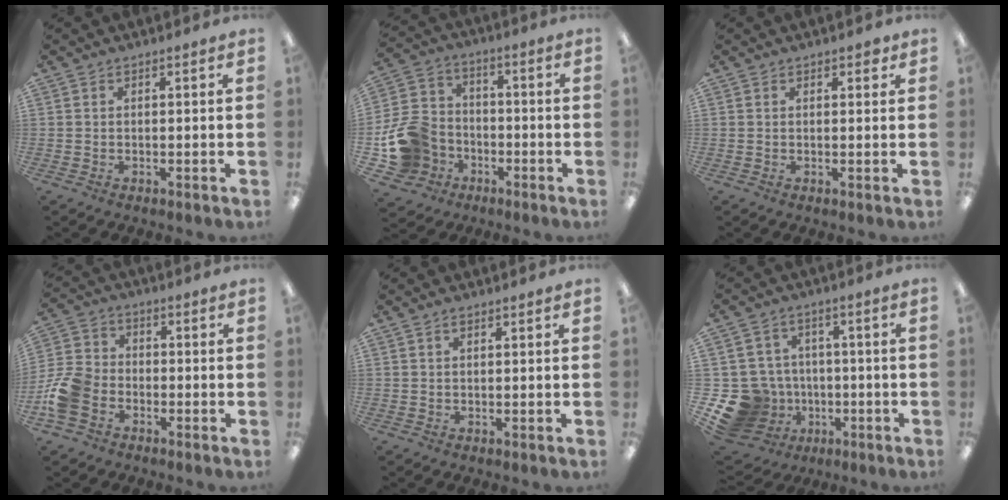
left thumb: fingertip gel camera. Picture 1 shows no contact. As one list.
[{"total": 15.7, "force": [-5.5, 13.2, 6.5], "torque": [-0.141, 0.041, -0.089]}, {"total": 1.4, "force": [1.0, 0.8, 0.7], "torque": [-0.007, -0.001, 0.015]}, {"total": 10.6, "force": [-4.5, 7.9, 5.5], "torque": [-0.118, 0.038, -0.080]}, {"total": 1.4, "force": [0.8, 0.7, 0.9], "torque": [-0.019, 0.003, 0.014]}, {"total": 15.2, "force": [-4.4, 13.5, 5.2], "torque": [-0.133, 0.029, -0.055]}]